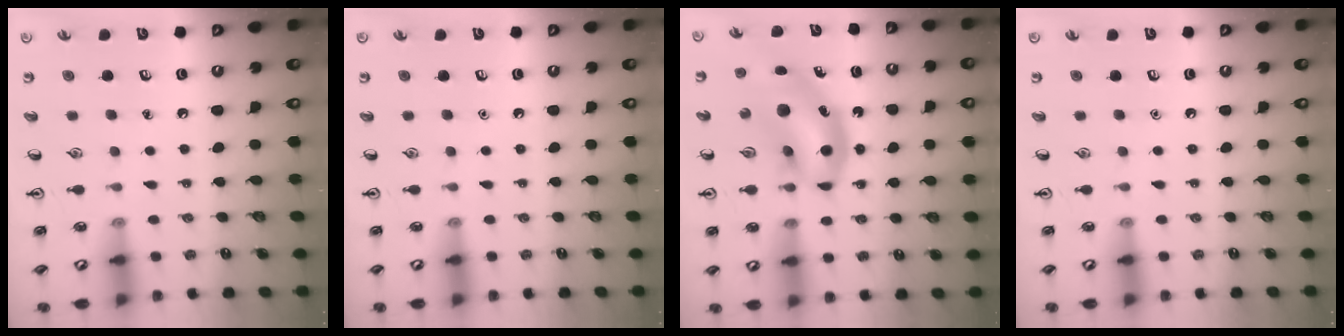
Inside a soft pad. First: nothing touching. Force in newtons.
{"total": 0.0}
{"total": 12.4, "press": 11.8, "slide": 3.6}
{"total": 0.0}